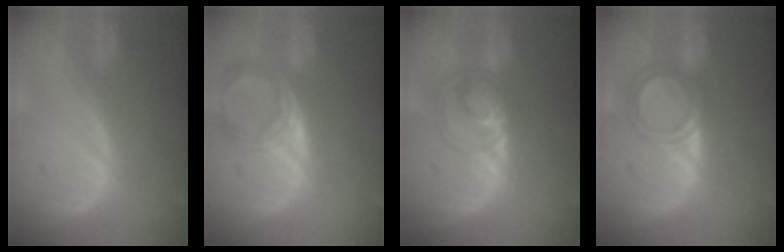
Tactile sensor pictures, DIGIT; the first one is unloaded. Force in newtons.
{"total": 7.0, "press": 6.5, "slide": 2.7}
{"total": 7.0, "press": 6.1, "slide": 3.6}
{"total": 4.8, "press": 4.6, "slide": 1.4}